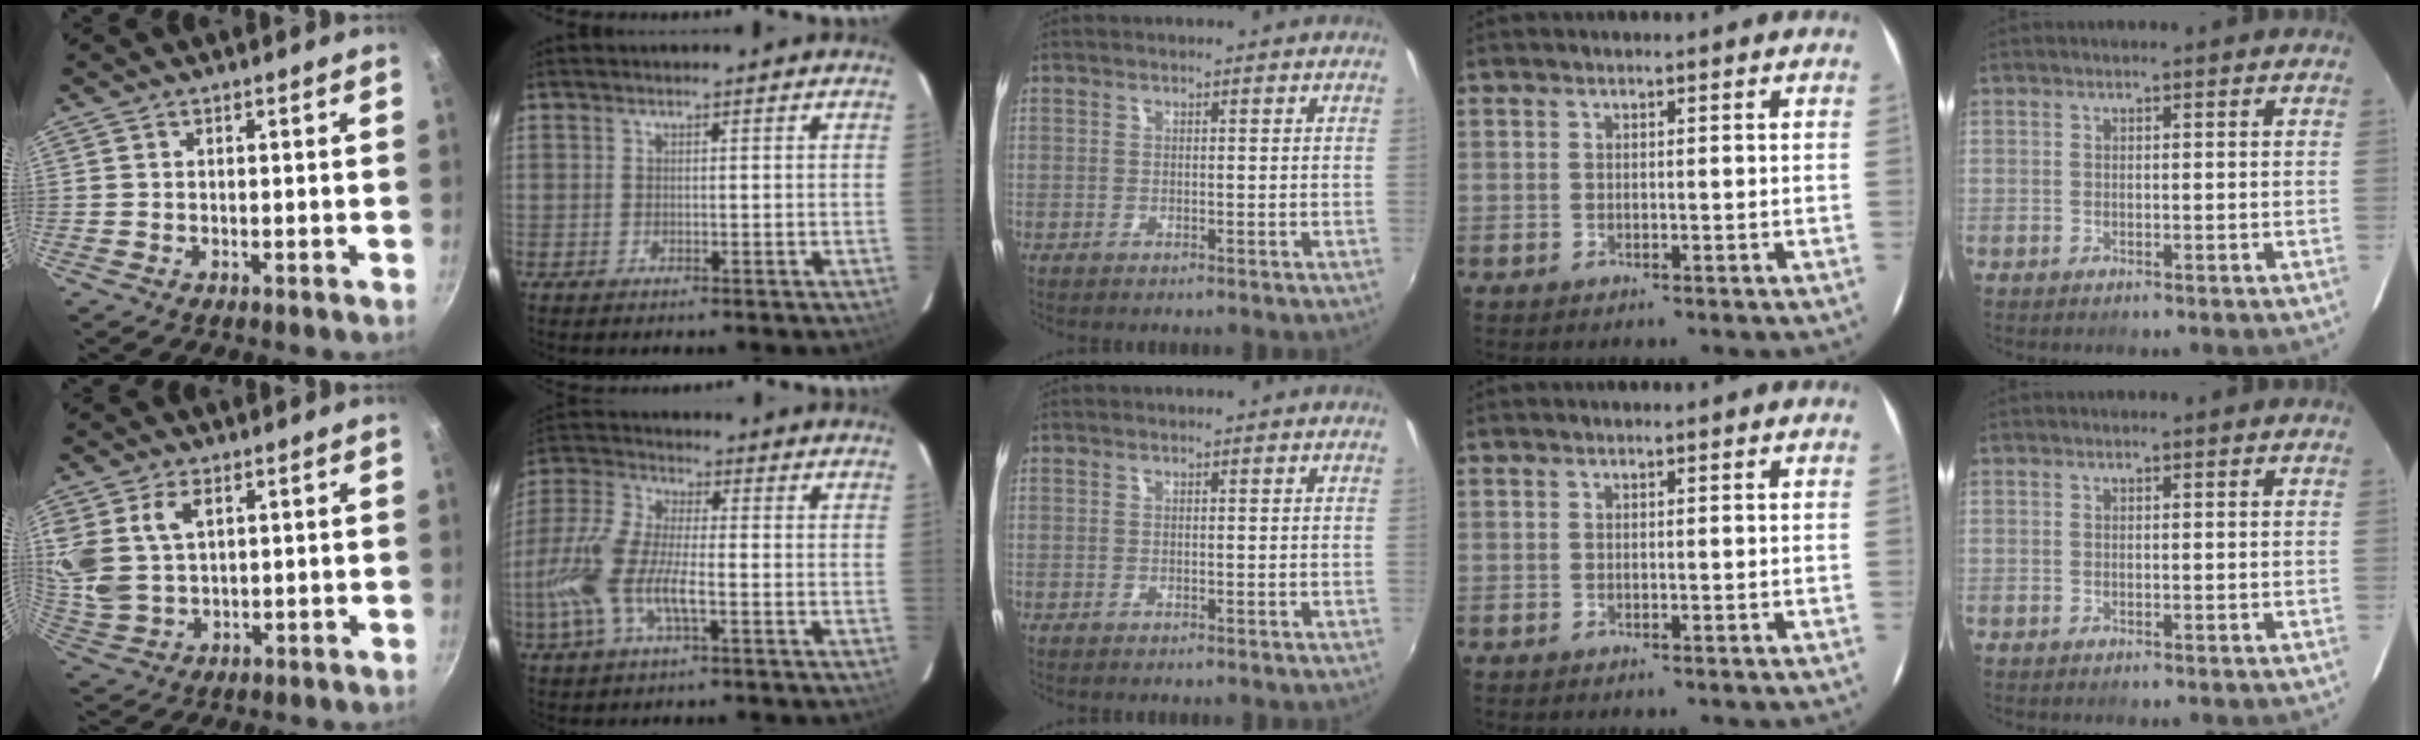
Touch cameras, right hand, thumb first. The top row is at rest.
{"thumb": {"total": 10.4, "force": [3.7, 6.7, 6.9], "torque": [-0.135, -0.017, 0.081]}, "index": {"total": 13.3, "force": [-3.5, 4.5, 12.0], "torque": [-0.270, -0.002, -0.075]}}